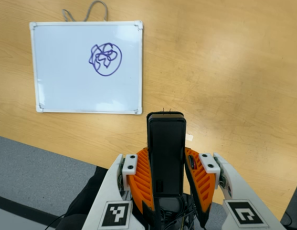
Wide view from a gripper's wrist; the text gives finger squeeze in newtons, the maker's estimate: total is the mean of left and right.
{"total": 4.5, "left": 2.9, "right": 6.1}